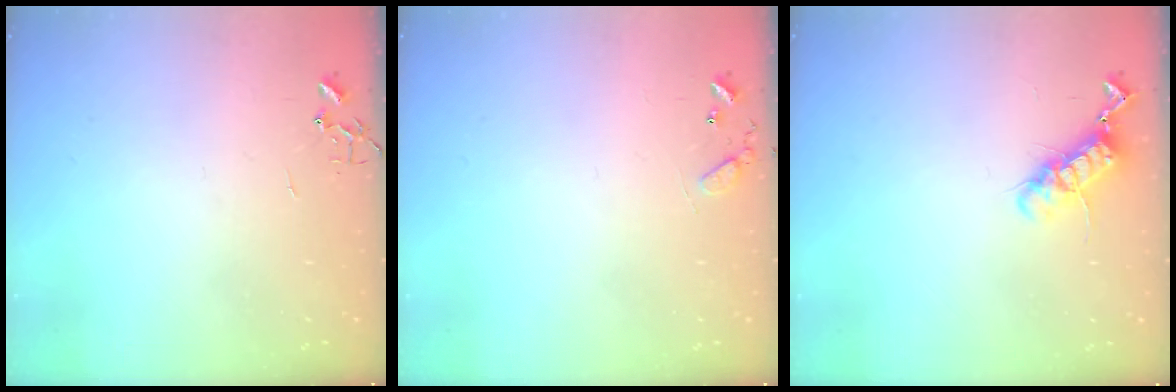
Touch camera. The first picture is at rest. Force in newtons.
{"total": 7.7, "press": 7.6, "slide": 0.5}
{"total": 11.7, "press": 11.6, "slide": 1.2}